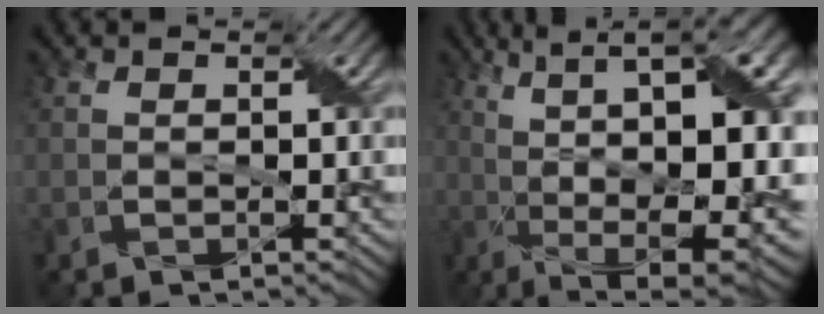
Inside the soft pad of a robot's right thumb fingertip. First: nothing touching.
{"total": 16.7, "force": [2.1, 5.1, 15.7], "torque": [-0.224, 0.021, 0.052]}